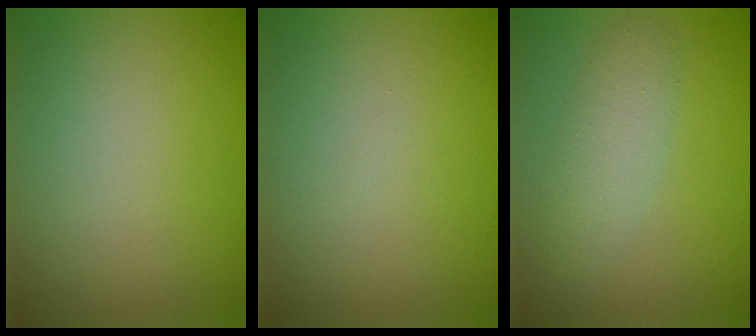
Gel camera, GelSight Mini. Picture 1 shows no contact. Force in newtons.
{"total": 0.0}
{"total": 2.8, "press": 2.7, "slide": 0.3}